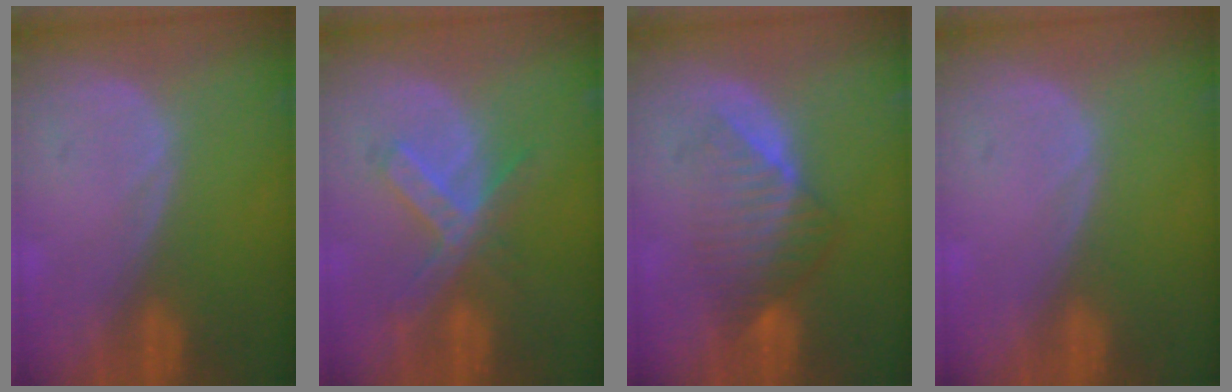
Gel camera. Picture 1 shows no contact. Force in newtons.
{"total": 6.6, "press": 5.8, "slide": 3.1}
{"total": 6.7, "press": 6.4, "slide": 2.1}
{"total": 0.0}